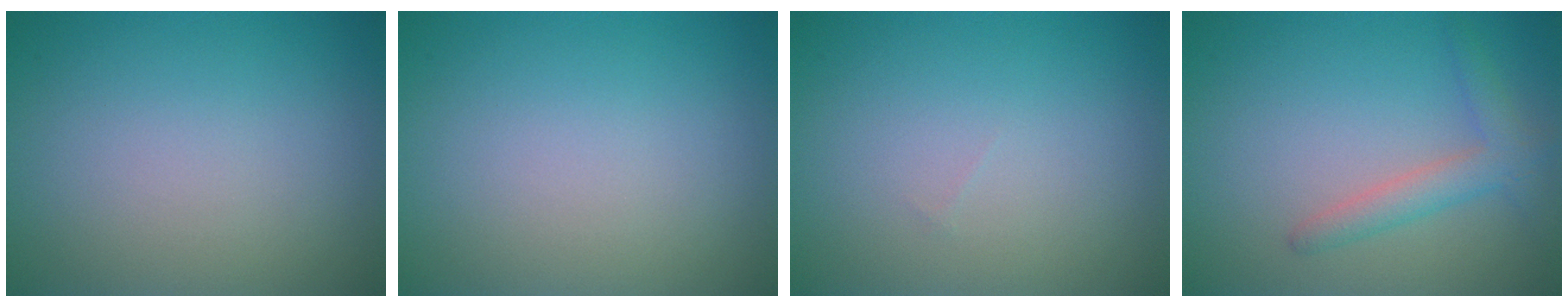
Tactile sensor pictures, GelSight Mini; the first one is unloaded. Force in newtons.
{"total": 0.0}
{"total": 0.0}
{"total": 2.6, "press": 2.5, "slide": 0.1}